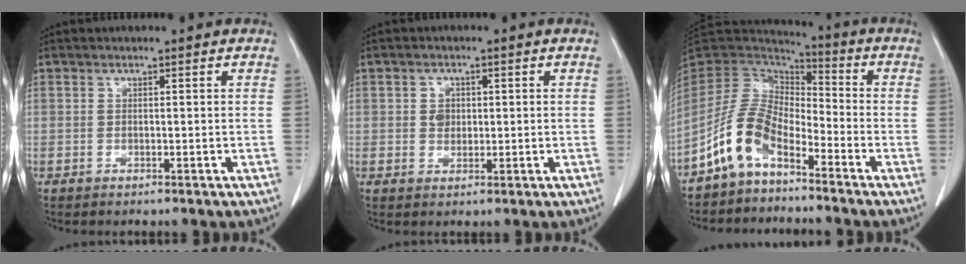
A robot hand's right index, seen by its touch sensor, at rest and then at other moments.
{"total": 3.0, "force": [0.2, 2.5, 1.5], "torque": [-0.026, 0.010, 0.009]}
{"total": 11.7, "force": [-6.8, 5.7, 7.6], "torque": [-0.175, 0.013, -0.140]}